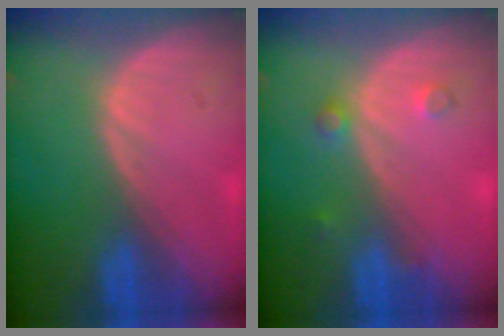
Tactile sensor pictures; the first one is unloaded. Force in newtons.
{"total": 2.0, "press": 2.0, "slide": 0.2}